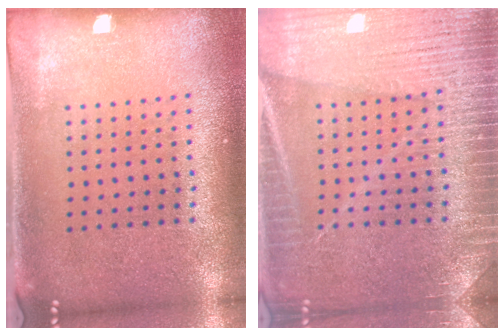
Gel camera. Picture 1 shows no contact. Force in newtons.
{"total": 3.8, "press": 3.8, "slide": 0.6}